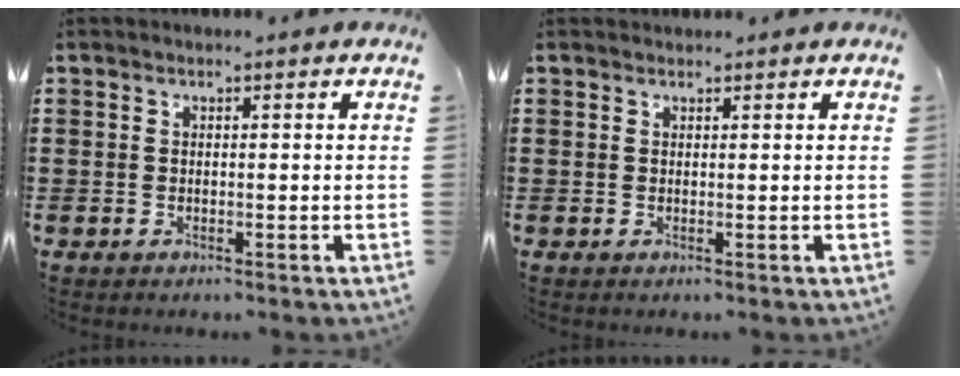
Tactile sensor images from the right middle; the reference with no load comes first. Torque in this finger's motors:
{"motor_torque": [-0.02, -0.16, -0.04, -0.01]}